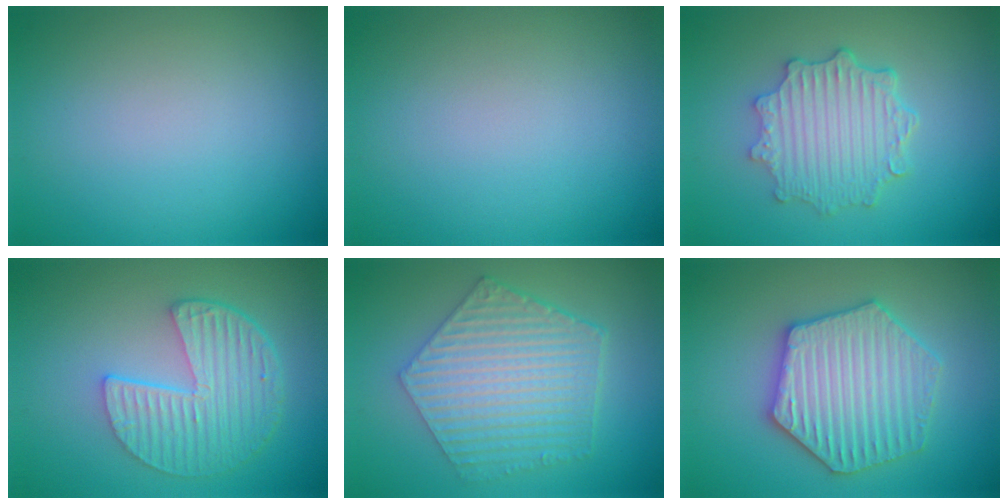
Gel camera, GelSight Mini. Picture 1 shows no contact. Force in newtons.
{"total": 0.0}
{"total": 4.7, "press": 3.8, "slide": 2.7}
{"total": 5.8, "press": 4.2, "slide": 4.0}
{"total": 6.6, "press": 5.0, "slide": 4.4}
{"total": 6.3, "press": 6.2, "slide": 1.0}